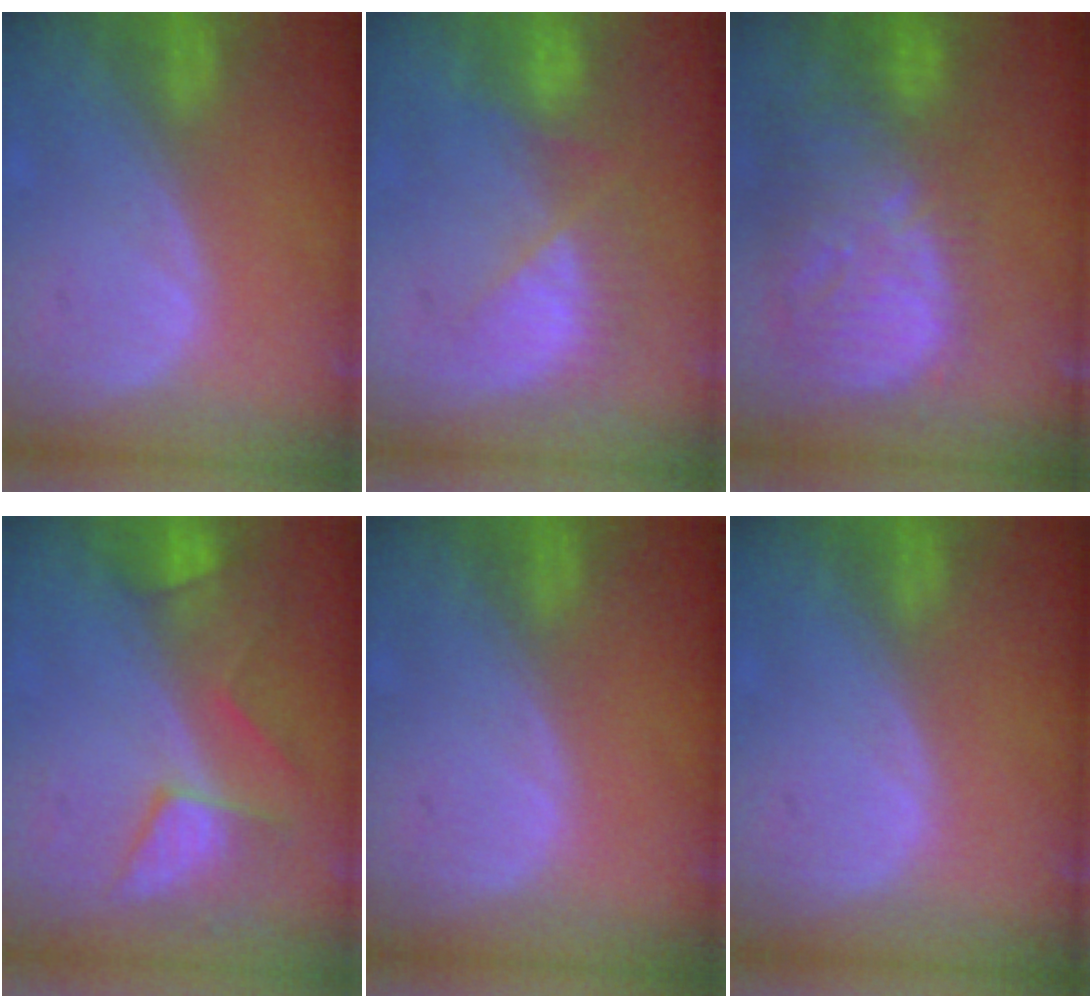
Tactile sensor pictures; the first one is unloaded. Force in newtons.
{"total": 7.5, "press": 6.7, "slide": 3.4}
{"total": 13.3, "press": 11.6, "slide": 6.5}
{"total": 7.5, "press": 7.0, "slide": 2.6}
{"total": 0.0}
{"total": 0.0}